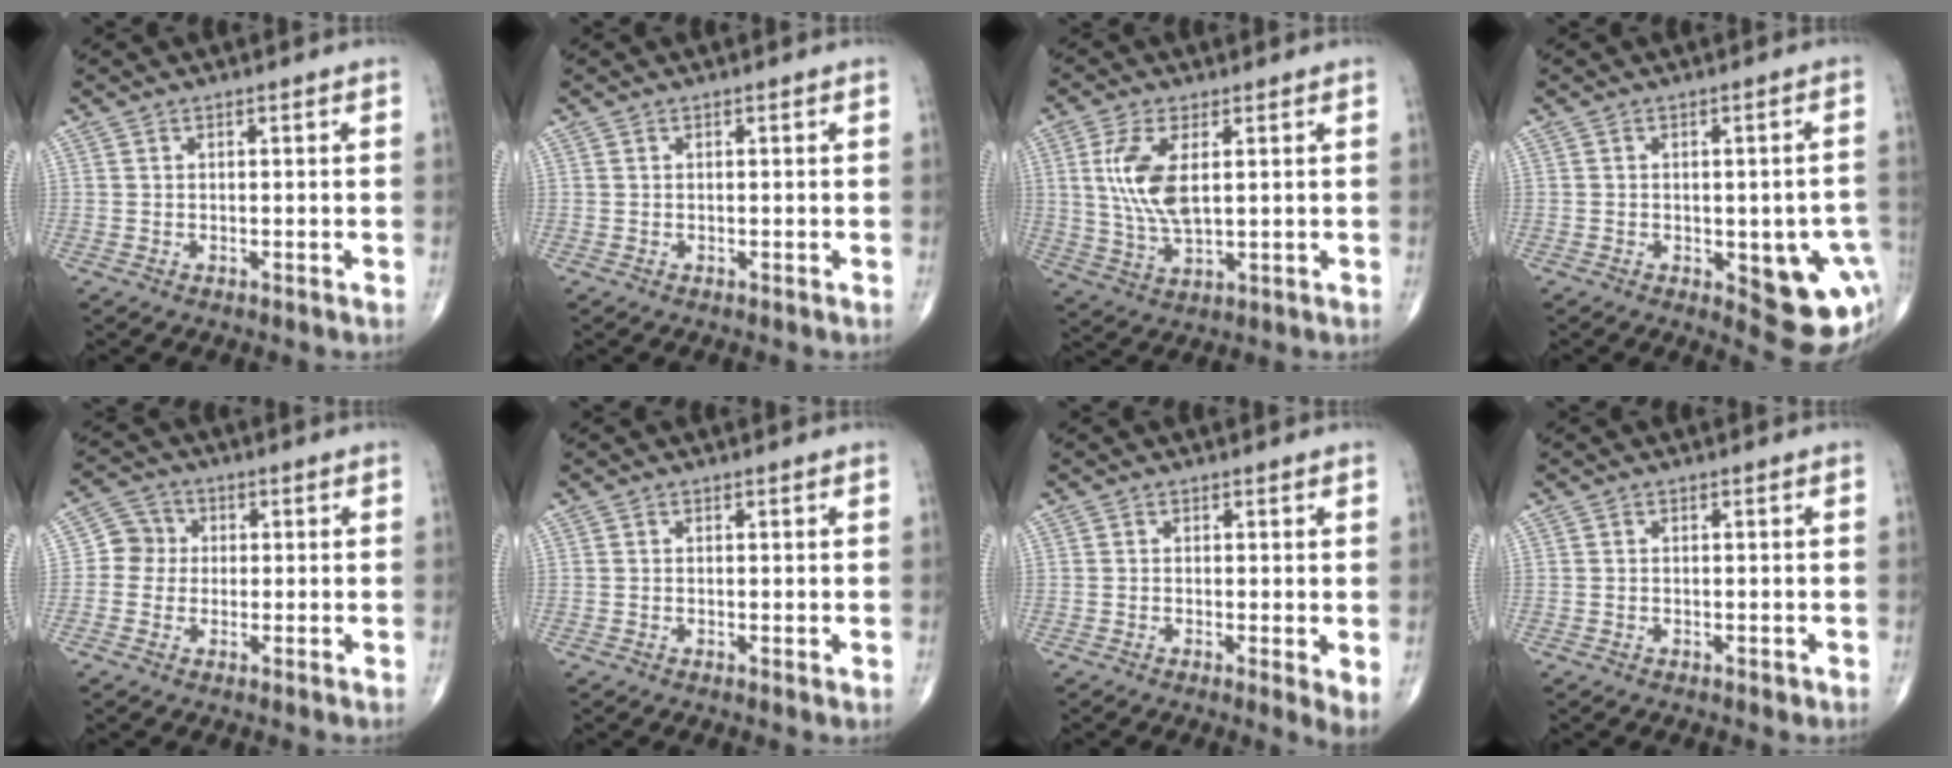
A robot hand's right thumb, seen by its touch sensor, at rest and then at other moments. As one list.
[{"total": 0.0}, {"total": 9.9, "force": [2.0, 4.4, 8.7], "torque": [-0.189, -0.010, 0.045]}, {"total": 13.6, "force": [-3.4, 5.8, 11.8], "torque": [-0.111, 0.004, -0.022]}, {"total": 4.9, "force": [0.0, 4.7, 1.4], "torque": [0.005, 0.012, -0.013]}, {"total": 0.6, "force": [0.0, 0.2, 0.6], "torque": [-0.013, -0.003, -0.003]}, {"total": 3.3, "force": [-0.2, 0.8, 3.2], "torque": [-0.053, -0.013, -0.009]}, {"total": 0.7, "force": [-0.3, 0.4, 0.5], "torque": [-0.006, -0.001, -0.005]}]